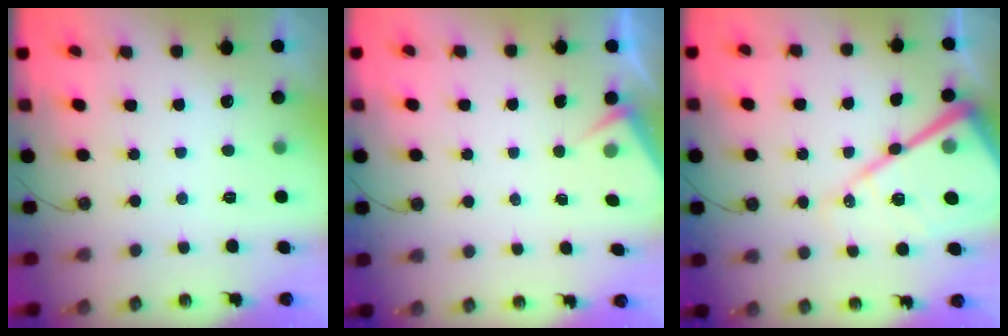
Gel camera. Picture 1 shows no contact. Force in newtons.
{"total": 2.8, "press": 2.7, "slide": 0.4}
{"total": 22.3, "press": 22.2, "slide": 2.4}